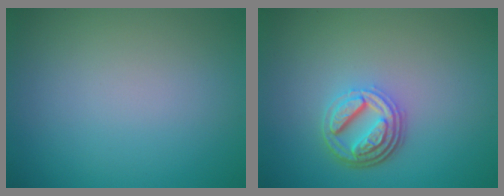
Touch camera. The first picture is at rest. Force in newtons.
{"total": 4.5, "press": 3.4, "slide": 3.0}